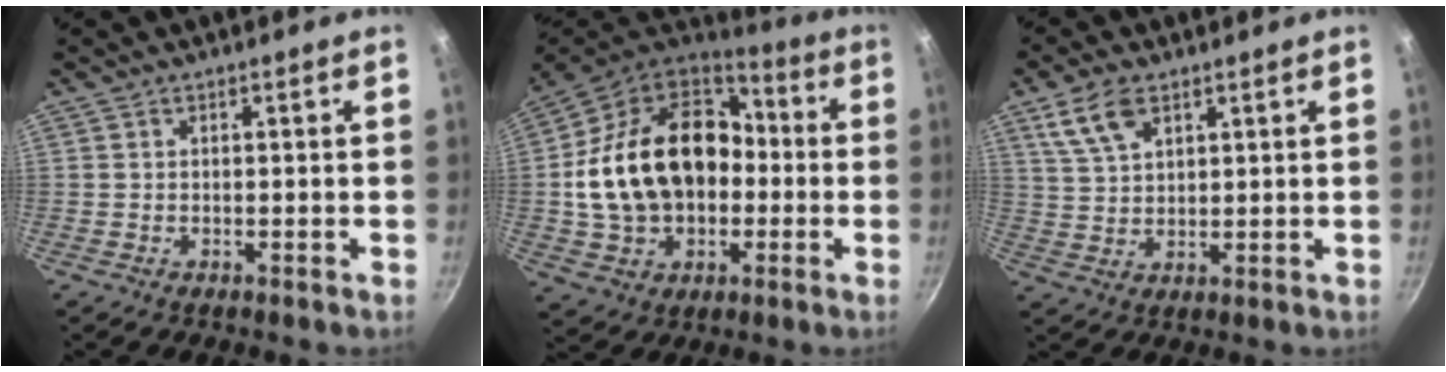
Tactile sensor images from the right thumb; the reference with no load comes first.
{"total": 25.0, "force": [-0.7, 18.1, 17.2], "torque": [-0.288, 0.054, -0.002]}
{"total": 7.3, "force": [4.1, 3.9, 4.7], "torque": [-0.086, -0.008, 0.085]}